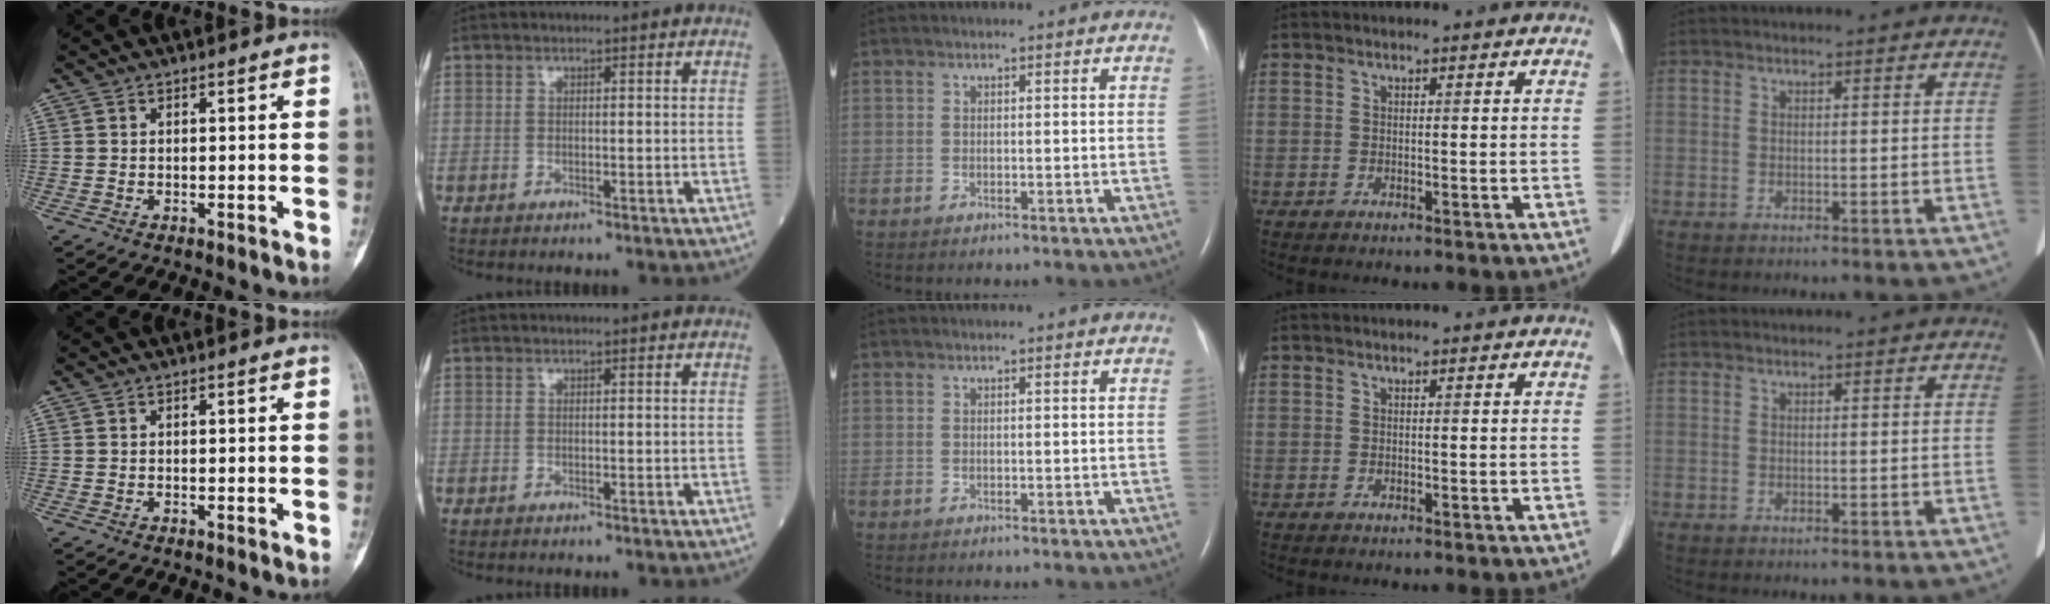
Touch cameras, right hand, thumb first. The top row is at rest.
{}